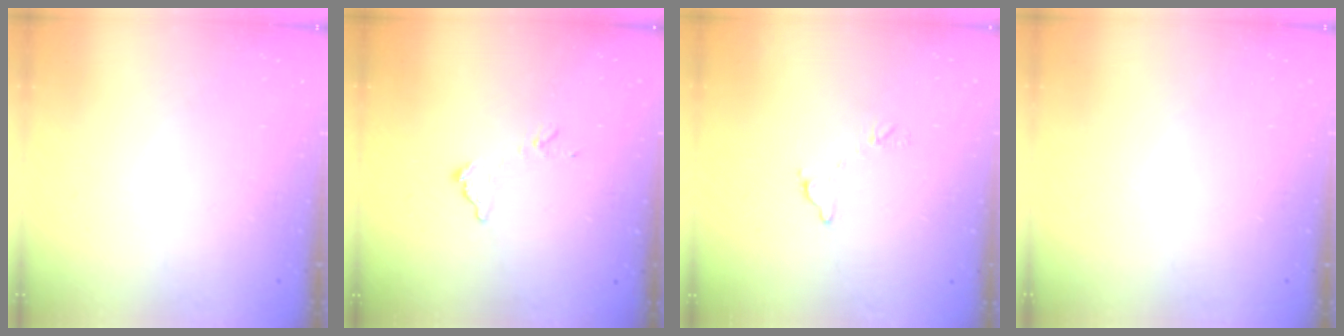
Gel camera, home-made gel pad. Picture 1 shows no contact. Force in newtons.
{"total": 7.4, "press": 7.4, "slide": 0.4}
{"total": 7.0, "press": 7.0, "slide": 0.4}
{"total": 0.0}